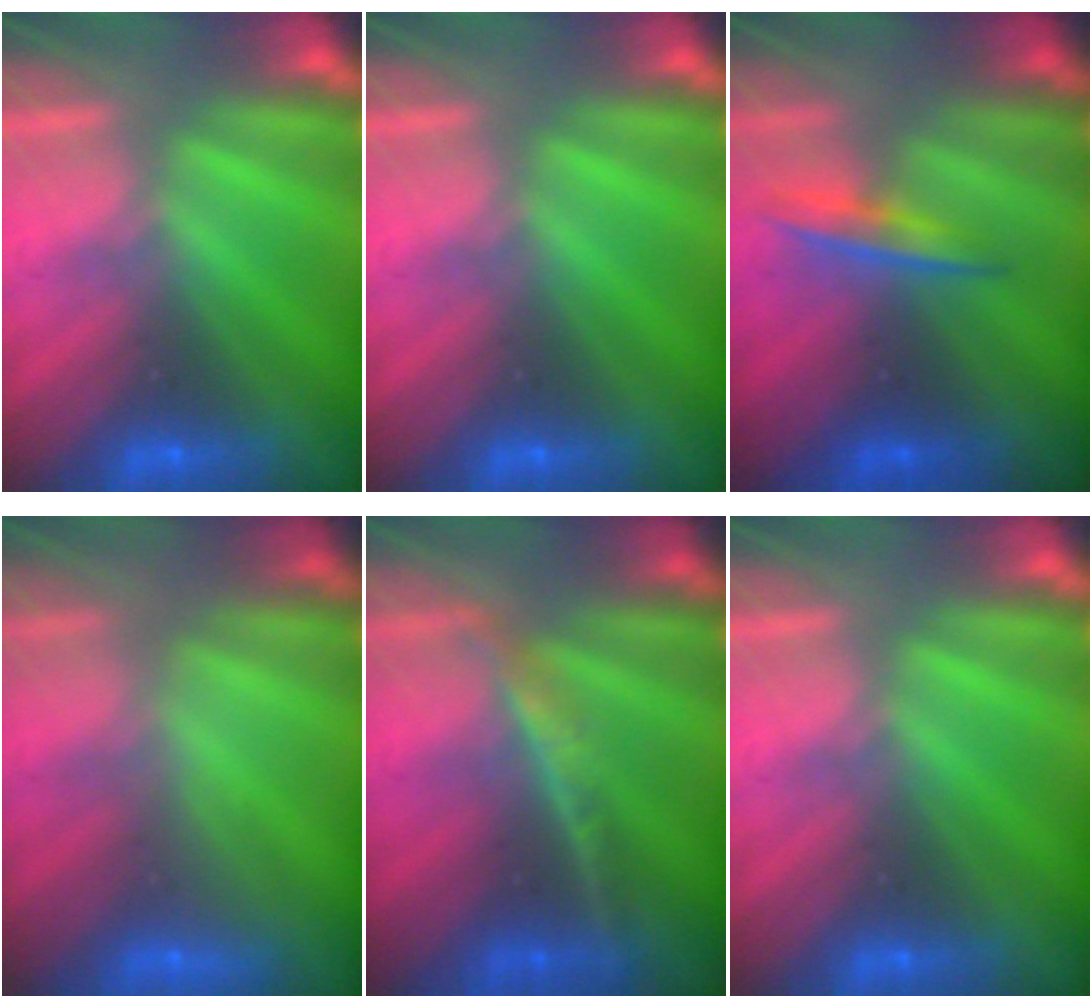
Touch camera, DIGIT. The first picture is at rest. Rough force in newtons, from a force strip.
{"total": 0.0}
{"total": 1.4}
{"total": 2.3}
{"total": 2.4}
{"total": 0.0}